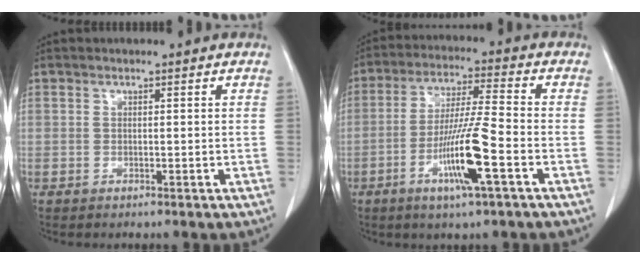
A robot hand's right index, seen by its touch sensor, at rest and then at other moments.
{"total": 11.4, "force": [-4.3, -0.2, 10.5], "torque": [-0.203, -0.012, -0.082]}